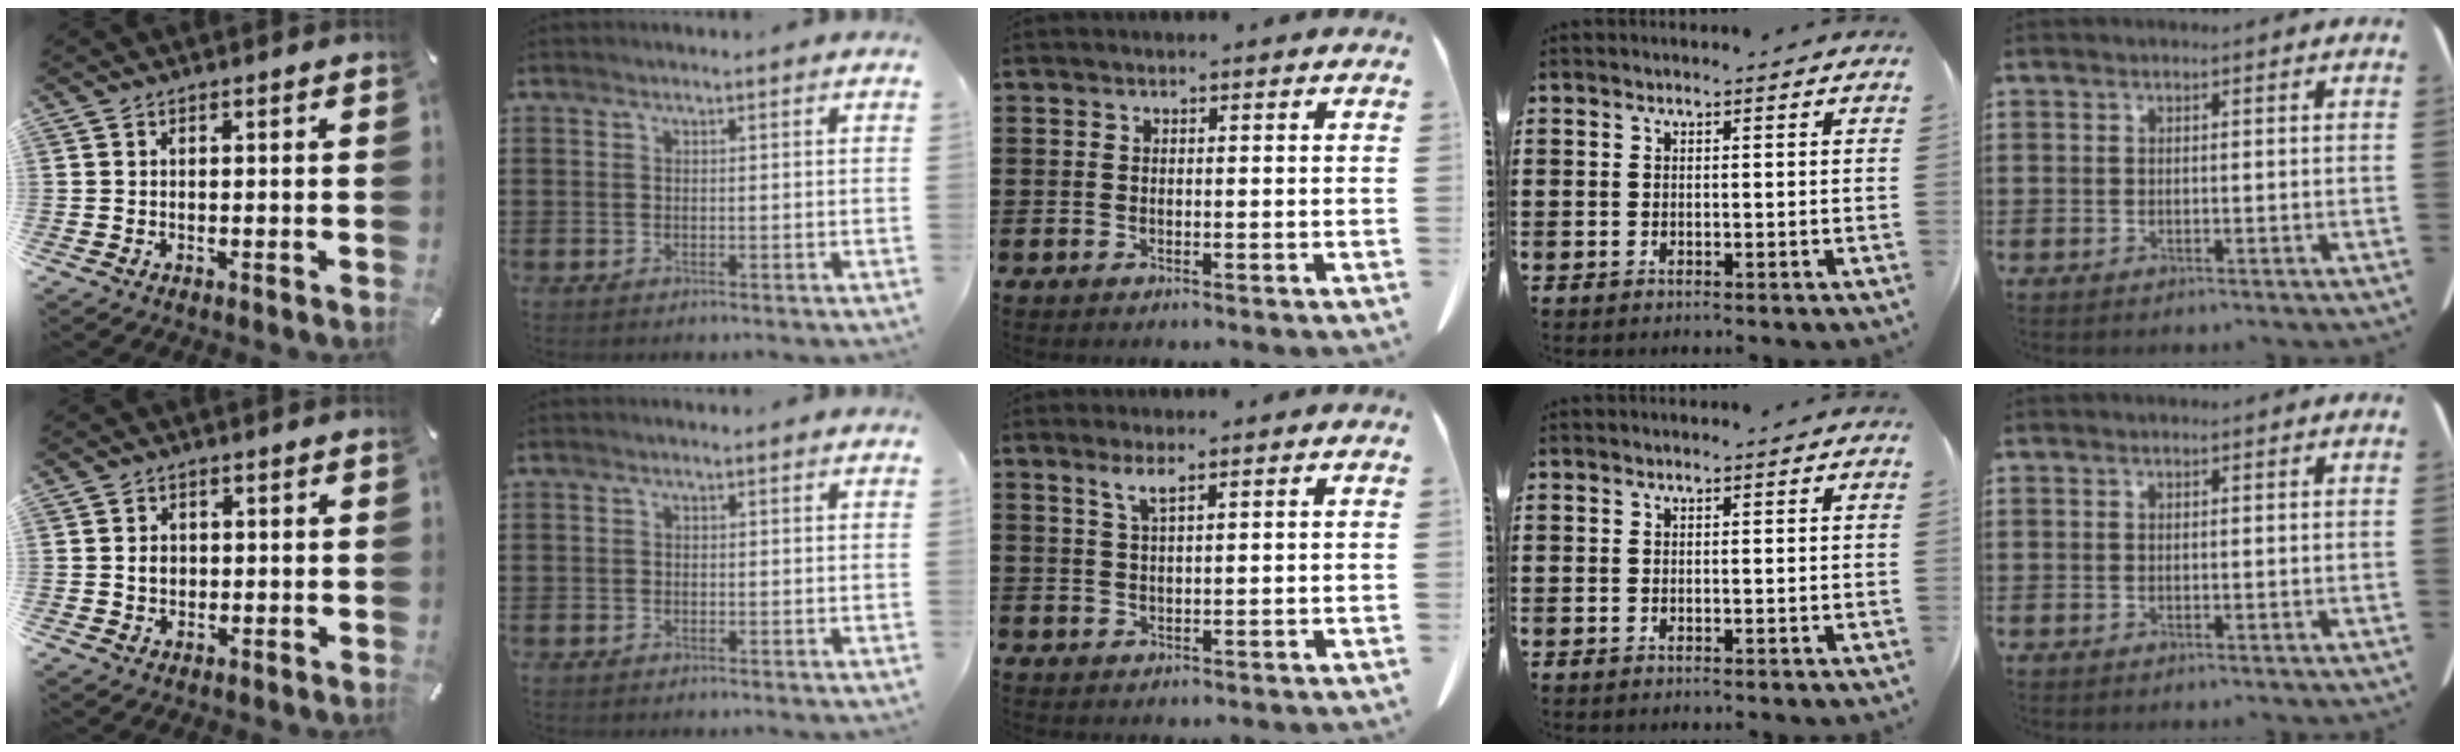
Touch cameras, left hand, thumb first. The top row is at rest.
{"thumb": {"total": 2.8, "force": [0.0, 2.4, 1.5], "torque": [-0.023, 0.002, -0.004]}, "index": {"total": 0.5, "force": [-0.4, 0.3, 0.1], "torque": [-0.004, 0.000, -0.008]}, "middle": {"total": 2.4, "force": [1.5, 0.4, 1.9], "torque": [-0.041, 0.002, 0.025]}}